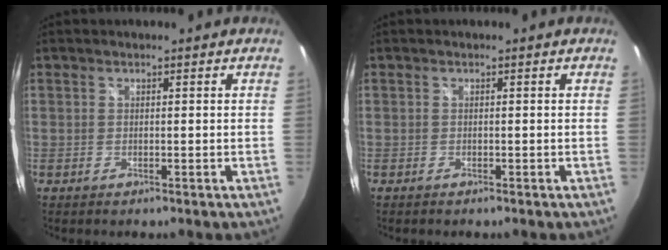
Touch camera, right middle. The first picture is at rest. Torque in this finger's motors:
{"motor_torque": [-0.31, 0.16, 0.04, 0.01]}